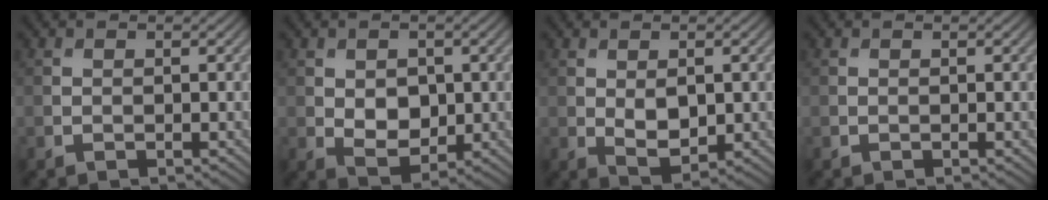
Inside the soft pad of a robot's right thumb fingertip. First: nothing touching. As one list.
[{"total": 4.2, "force": [0.2, 3.0, 2.9], "torque": [-0.058, -0.009, 0.009]}, {"total": 4.0, "force": [0.1, 2.3, 3.2], "torque": [-0.064, -0.007, 0.011]}, {"total": 0.0}]